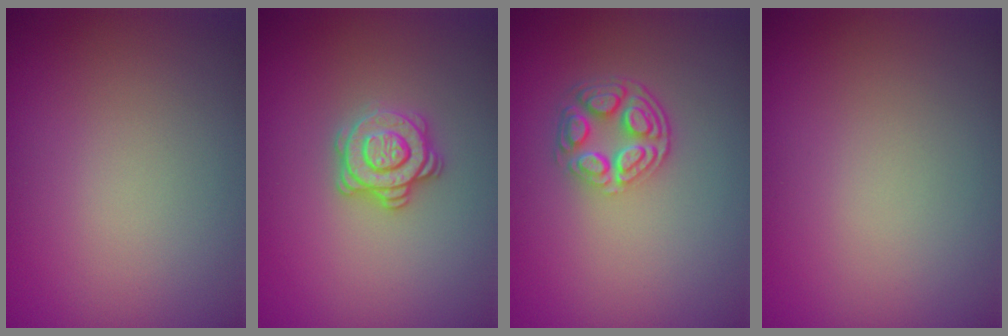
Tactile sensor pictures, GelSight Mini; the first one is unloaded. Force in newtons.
{"total": 2.9, "press": 2.7, "slide": 1.1}
{"total": 4.1, "press": 3.1, "slide": 2.7}
{"total": 0.0}